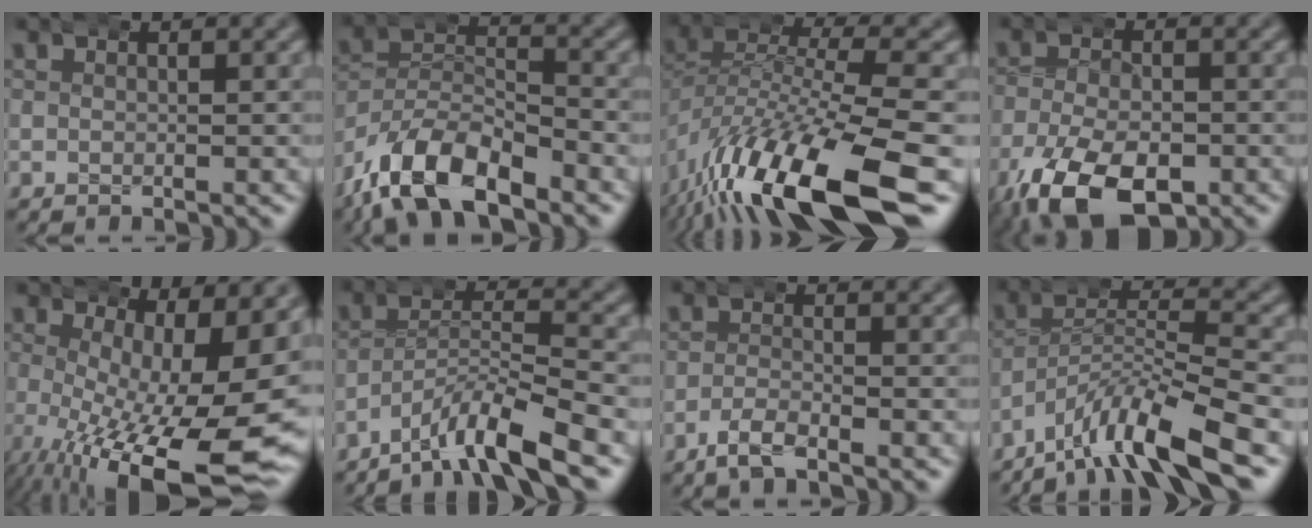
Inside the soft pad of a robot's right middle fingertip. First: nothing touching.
{"total": 8.6, "force": [-5.2, 5.1, 4.6], "torque": [-0.090, -0.022, -0.085]}
{"total": 12.2, "force": [-4.5, 5.5, 9.9], "torque": [-0.188, -0.029, -0.057]}
{"total": 10.9, "force": [-5.7, 6.2, 6.8], "torque": [-0.136, -0.048, -0.067]}
{"total": 10.7, "force": [-3.3, 3.9, 9.4], "torque": [-0.149, -0.044, -0.025]}
{"total": 5.3, "force": [-3.6, 1.6, 3.6], "torque": [-0.055, 0.002, -0.064]}
{"total": 2.6, "force": [-2.2, 0.4, 1.2], "torque": [-0.026, 0.003, -0.042]}
{"total": 7.1, "force": [-3.8, 2.9, 5.3], "torque": [-0.083, 0.000, -0.068]}